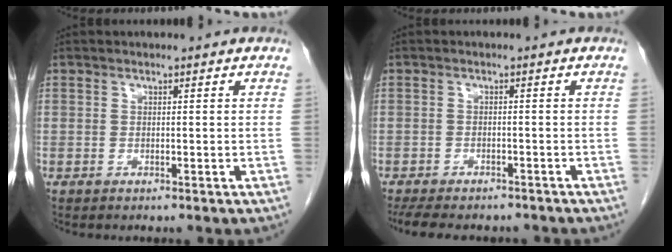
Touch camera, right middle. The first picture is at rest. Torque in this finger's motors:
{"motor_torque": [0.09, -0.08, 0.03, 0.03]}